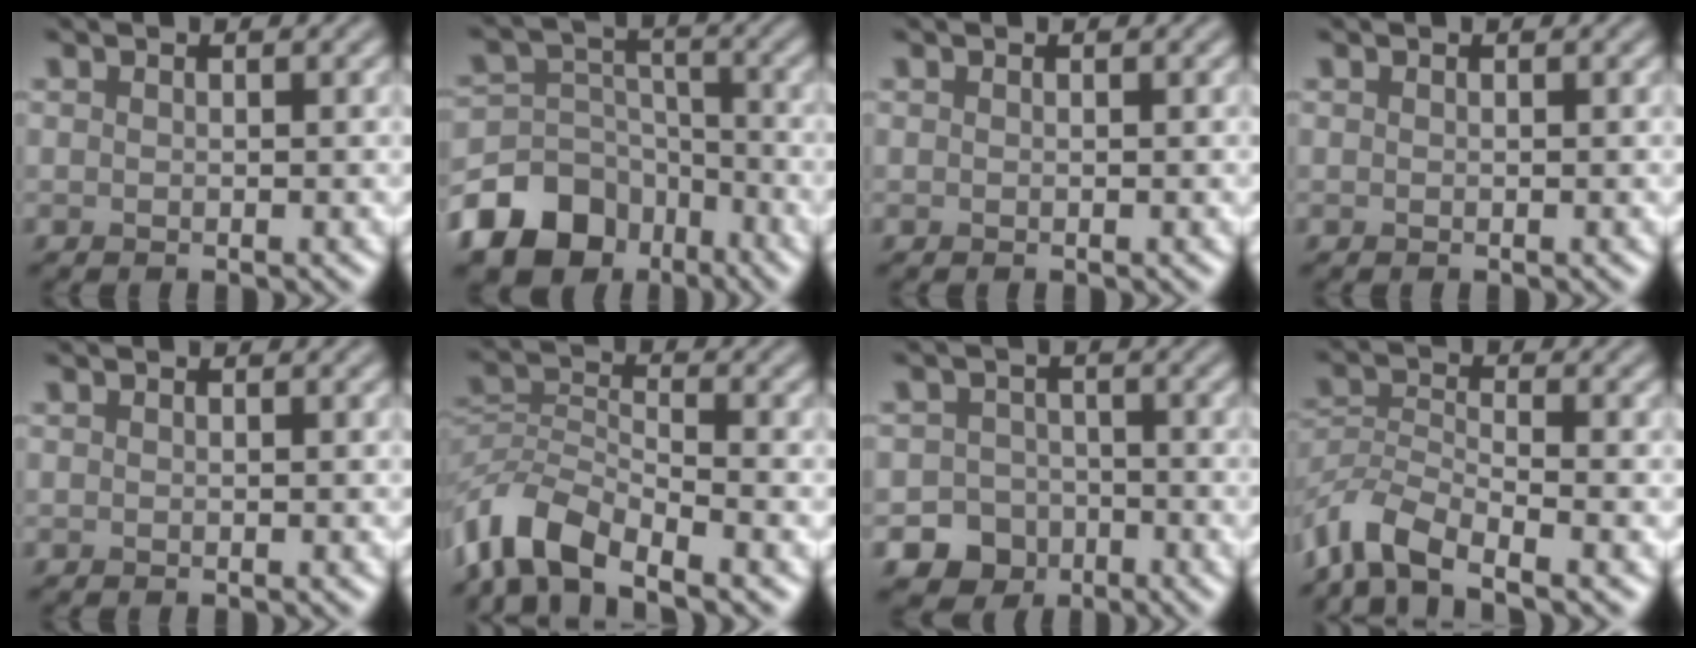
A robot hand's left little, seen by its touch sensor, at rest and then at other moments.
{"total": 11.5, "force": [-7.1, 8.1, 3.8], "torque": [-0.082, -0.017, -0.133]}
{"total": 0.0}
{"total": 0.0}
{"total": 0.0}
{"total": 6.9, "force": [-5.0, 2.9, 3.9], "torque": [-0.070, 0.002, -0.111]}
{"total": 6.6, "force": [-3.9, 5.3, 1.0], "torque": [0.012, -0.015, -0.072]}
{"total": 5.9, "force": [-4.4, 2.1, 3.3], "torque": [-0.063, -0.002, -0.096]}